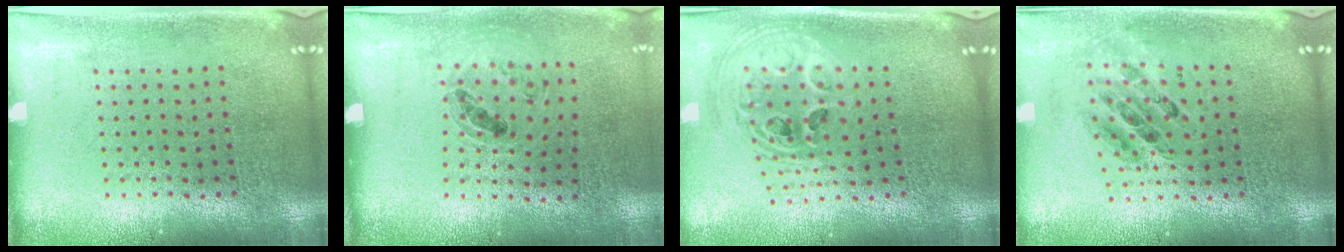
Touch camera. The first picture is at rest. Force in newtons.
{"total": 1.0, "press": 0.8, "slide": 0.5}
{"total": 2.4, "press": 1.8, "slide": 1.6}
{"total": 0.7, "press": 0.7, "slide": 0.1}